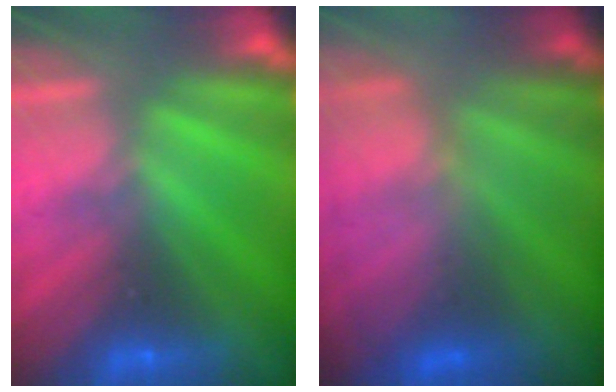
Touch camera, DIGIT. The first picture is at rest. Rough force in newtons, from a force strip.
{"total": 8.0}